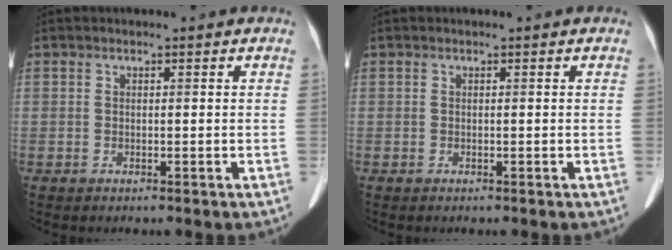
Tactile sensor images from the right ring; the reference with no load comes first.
{"total": 0.0}